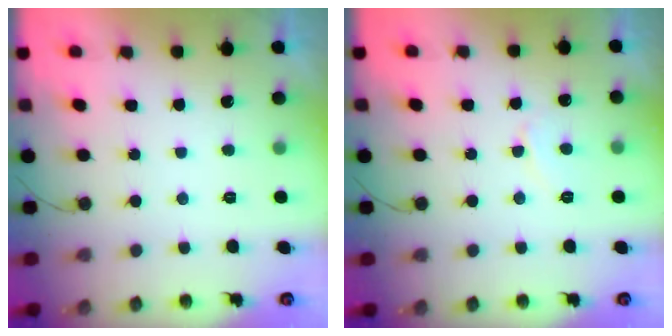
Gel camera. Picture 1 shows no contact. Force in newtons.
{"total": 3.8, "press": 3.8, "slide": 0.4}